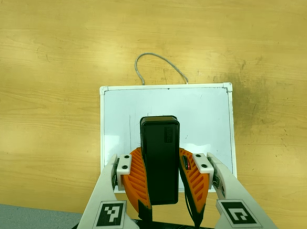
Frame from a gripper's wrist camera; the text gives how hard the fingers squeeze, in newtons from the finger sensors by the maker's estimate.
{"total": 7.0, "left": 6.1, "right": 7.8}